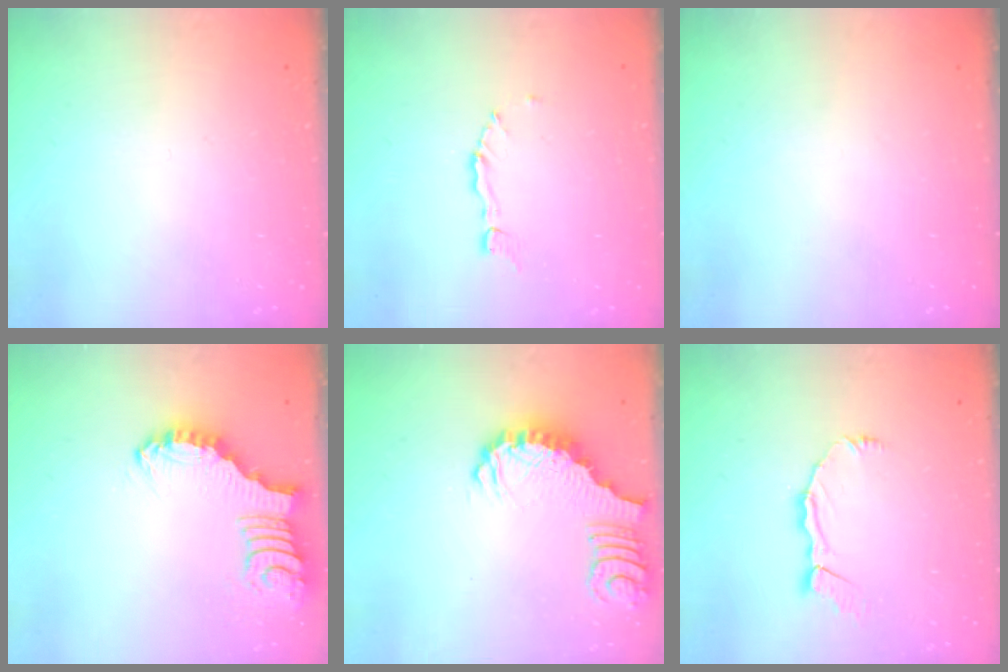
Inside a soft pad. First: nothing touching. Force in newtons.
{"total": 2.8, "press": 2.8, "slide": 0.2}
{"total": 0.0}
{"total": 1.9, "press": 1.8, "slide": 0.3}
{"total": 2.7, "press": 2.7, "slide": 0.5}
{"total": 5.2, "press": 5.2, "slide": 0.4}